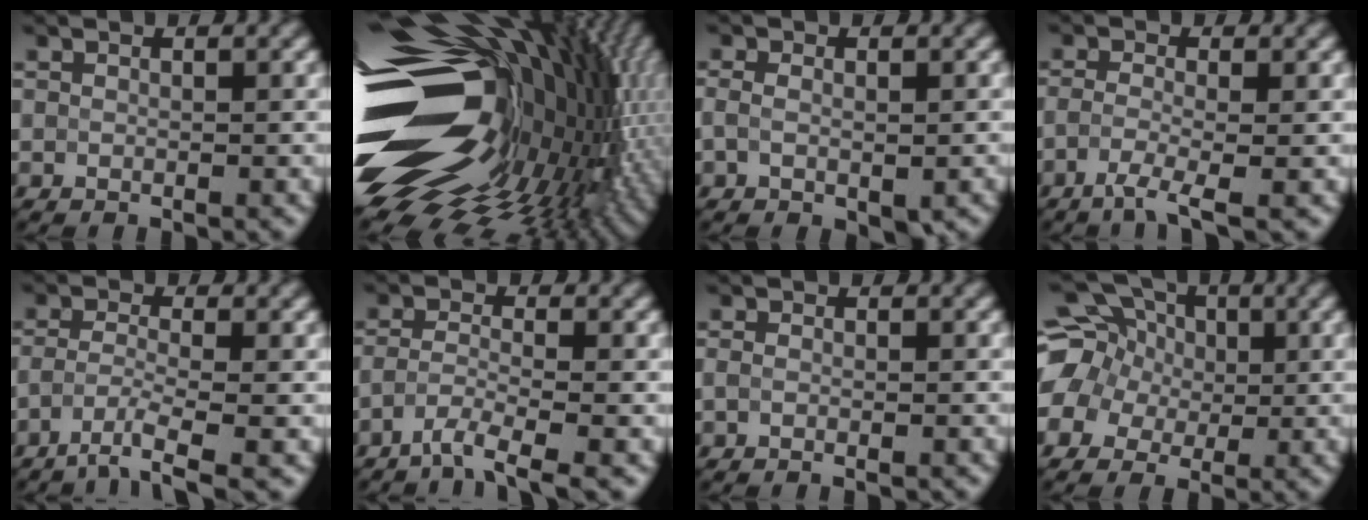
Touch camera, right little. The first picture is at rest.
{"total": 21.6, "force": [-2.8, 13.7, 16.4], "torque": [-0.277, -0.003, -0.057]}
{"total": 2.9, "force": [-1.4, 1.3, 2.1], "torque": [-0.038, -0.002, -0.012]}
{"total": 3.1, "force": [-2.1, 0.3, 2.2], "torque": [-0.035, 0.000, -0.049]}
{"total": 3.2, "force": [-2.5, 0.2, 2.0], "torque": [-0.031, 0.001, -0.054]}
{"total": 3.3, "force": [-2.8, 0.1, 1.7], "torque": [-0.027, 0.001, -0.061]}
{"total": 2.0, "force": [-1.4, 0.6, 1.3], "torque": [0.002, -0.001, -0.015]}
{"total": 11.0, "force": [2.1, 9.3, 5.5], "torque": [-0.136, 0.042, -0.004]}